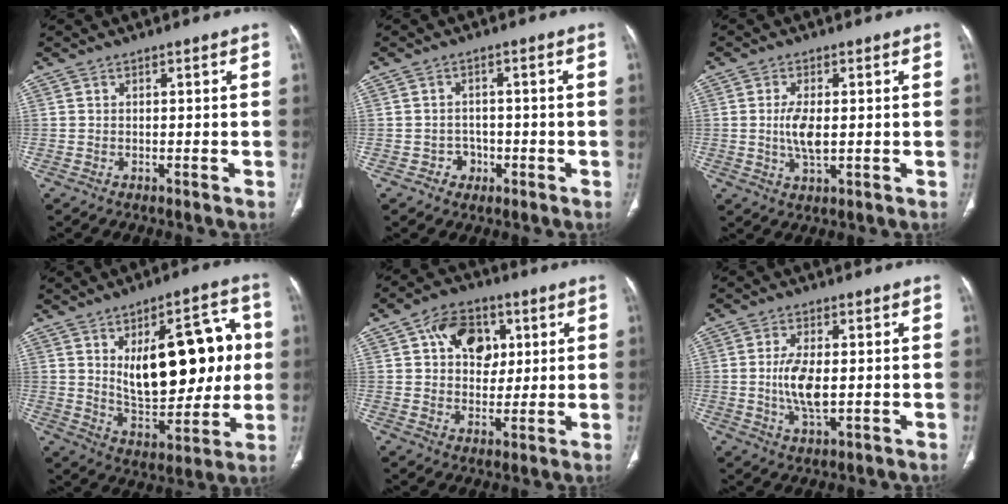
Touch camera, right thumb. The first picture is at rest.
{"total": 3.1, "force": [-1.3, 2.7, 0.7], "torque": [0.008, 0.014, -0.021]}
{"total": 5.2, "force": [0.0, 2.2, 4.7], "torque": [-0.098, -0.007, 0.001]}
{"total": 21.7, "force": [3.3, 10.9, 18.5], "torque": [-0.225, -0.003, 0.060]}
{"total": 11.2, "force": [3.7, 8.1, 6.8], "torque": [-0.062, -0.005, 0.057]}
{"total": 7.2, "force": [-0.2, 3.1, 6.5], "torque": [-0.131, -0.009, -0.003]}